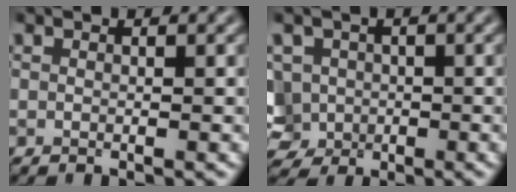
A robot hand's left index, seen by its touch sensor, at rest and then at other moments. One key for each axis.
{"total": 4.9, "fx": -1.2, "fy": 4.4, "fz": 1.9, "tx": -0.029, "ty": 0.009, "tz": -0.030}